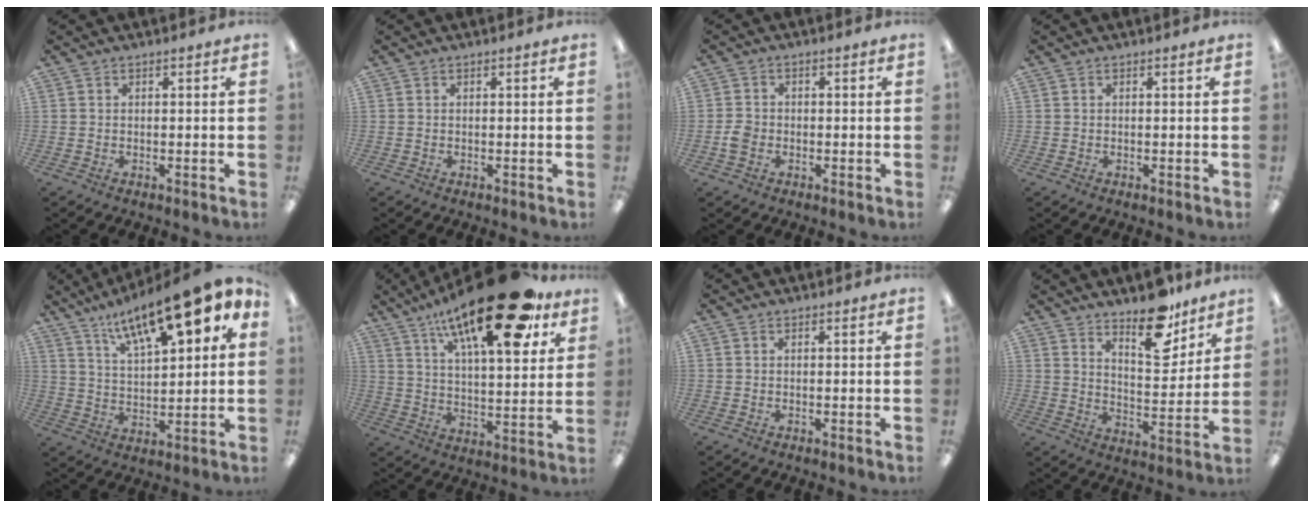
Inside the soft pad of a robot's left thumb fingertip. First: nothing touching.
{"total": 0.0}
{"total": 3.0, "force": [-1.0, 2.3, 1.5], "torque": [-0.026, 0.007, -0.019]}
{"total": 0.0}
{"total": 16.9, "force": [12.0, 5.0, 10.6], "torque": [-0.170, -0.074, 0.199]}
{"total": 25.3, "force": [15.9, 8.6, 17.7], "torque": [-0.276, -0.081, 0.255]}
{"total": 0.0}
{"total": 13.8, "force": [10.6, 5.5, 6.9], "torque": [-0.086, -0.071, 0.185]}